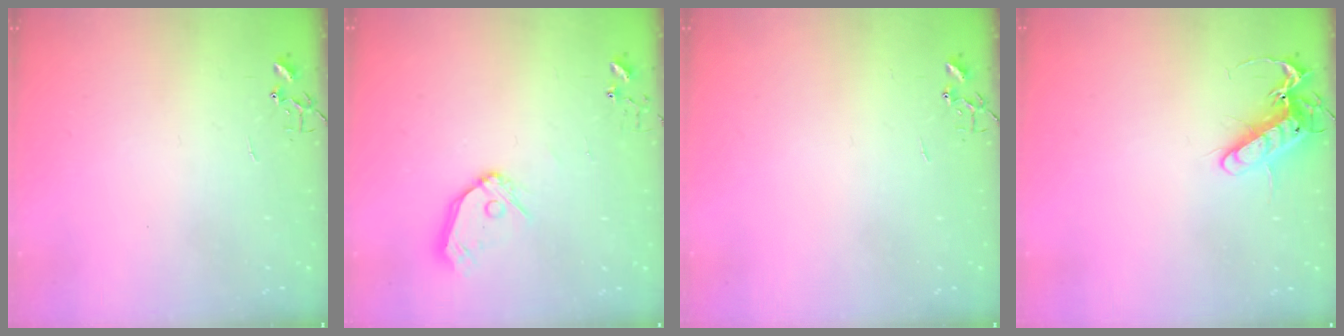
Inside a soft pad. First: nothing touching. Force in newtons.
{"total": 9.9, "press": 9.8, "slide": 1.3}
{"total": 0.0}
{"total": 13.9, "press": 13.8, "slide": 1.7}